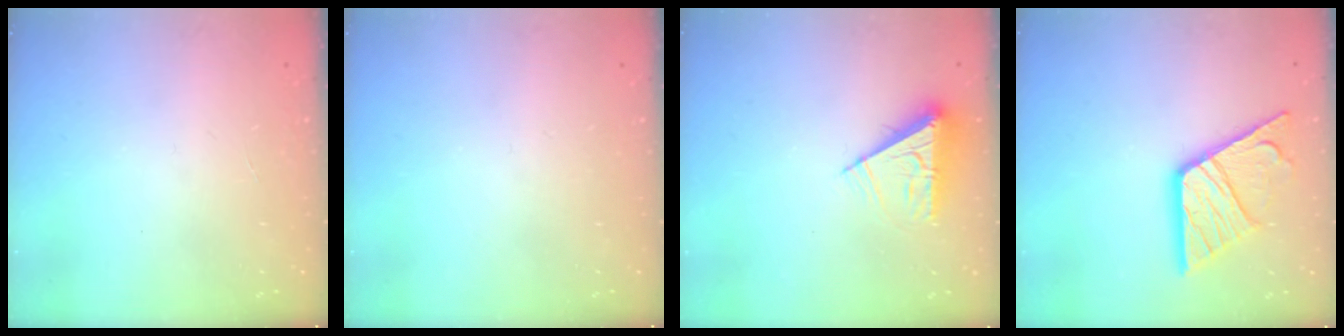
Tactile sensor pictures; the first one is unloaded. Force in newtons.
{"total": 0.0}
{"total": 8.0, "press": 7.9, "slide": 1.2}
{"total": 17.3, "press": 17.2, "slide": 1.7}